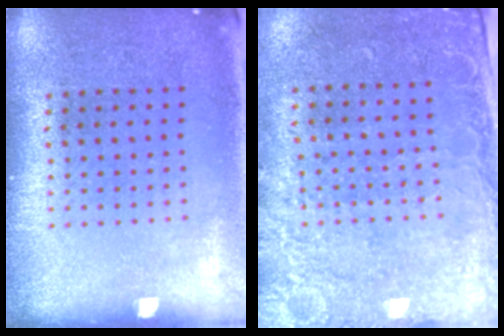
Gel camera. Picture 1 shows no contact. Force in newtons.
{"total": 2.6, "press": 2.2, "slide": 1.4}